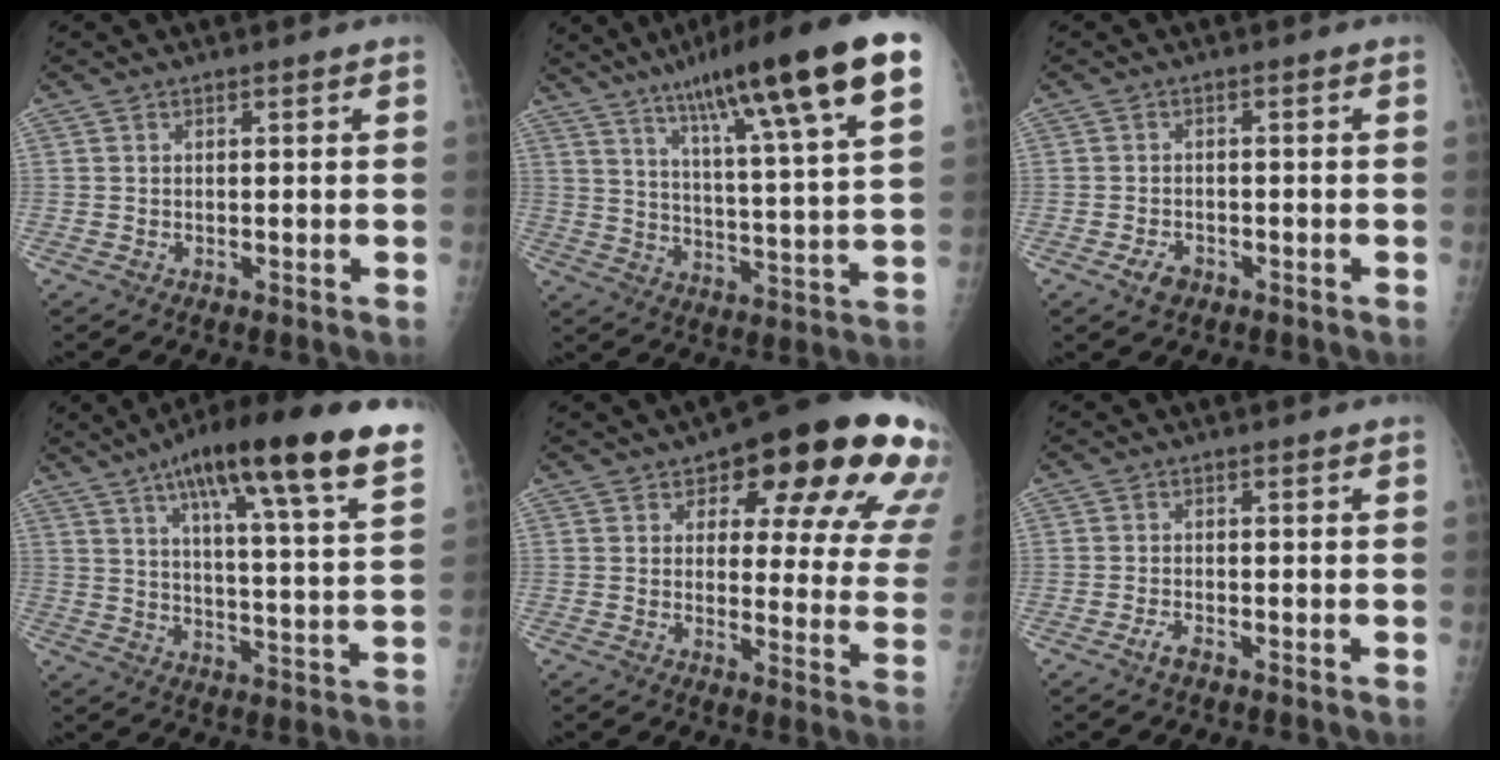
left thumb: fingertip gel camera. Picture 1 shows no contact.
{"total": 23.8, "force": [13.5, 2.8, 19.4], "torque": [-0.292, -0.025, 0.204]}
{"total": 2.7, "force": [-1.6, 1.6, 1.5], "torque": [-0.026, 0.011, -0.022]}
{"total": 23.6, "force": [14.3, 3.4, 18.5], "torque": [-0.266, -0.031, 0.205]}
{"total": 23.1, "force": [12.2, 8.6, 17.6], "torque": [-0.182, -0.033, 0.144]}
{"total": 1.8, "force": [-1.2, 0.4, 1.2], "torque": [-0.034, 0.009, -0.023]}